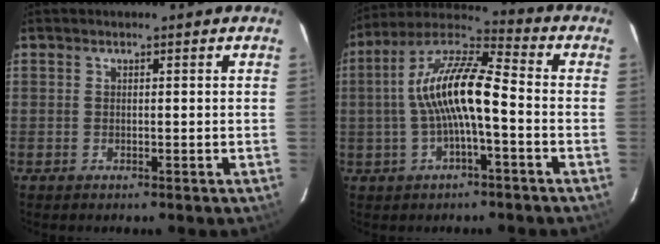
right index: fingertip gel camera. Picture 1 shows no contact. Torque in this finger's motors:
{"motor_torque": [1.06, -0.33, 1.05, 0.21]}